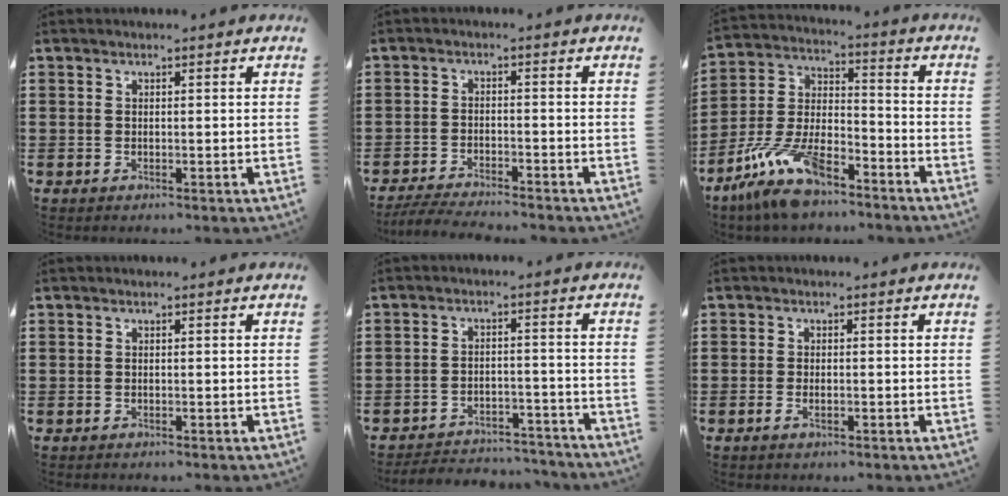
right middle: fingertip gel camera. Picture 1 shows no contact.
{"total": 3.9, "force": [-3.7, 0.0, 1.0], "torque": [-0.024, -0.006, -0.077]}
{"total": 11.5, "force": [-8.7, 3.7, 6.5], "torque": [-0.150, 0.014, -0.175]}
{"total": 0.0}
{"total": 4.6, "force": [-4.6, 0.6, 0.4], "torque": [-0.016, 0.004, -0.096]}
{"total": 1.3, "force": [-0.6, 0.6, 1.0], "torque": [-0.021, 0.000, -0.012]}